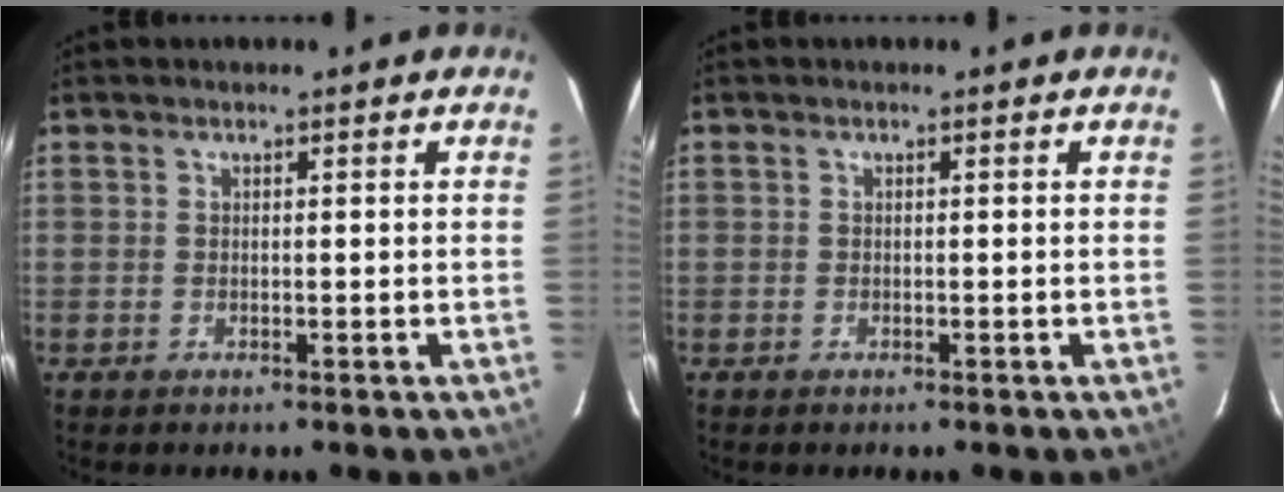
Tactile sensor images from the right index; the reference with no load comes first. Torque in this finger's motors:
{"motor_torque": [-0.41, -0.14, -0.79, -0.21]}